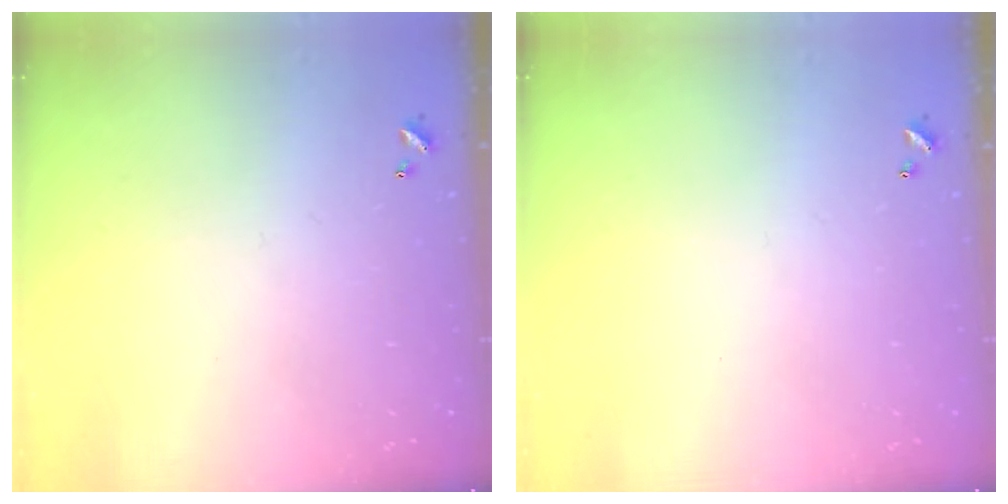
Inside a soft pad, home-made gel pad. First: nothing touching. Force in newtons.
{"total": 0.0}